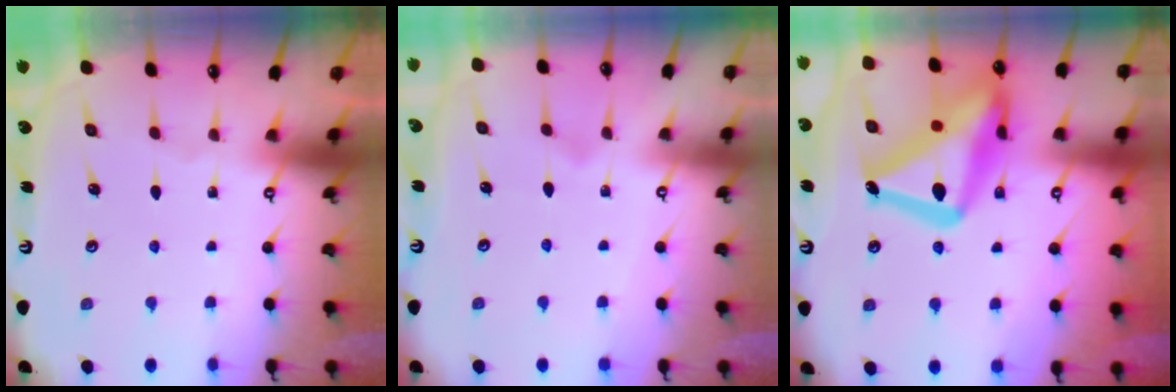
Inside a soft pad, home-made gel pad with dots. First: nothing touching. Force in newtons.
{"total": 7.1, "press": 7.1, "slide": 0.3}
{"total": 23.4, "press": 23.3, "slide": 1.8}